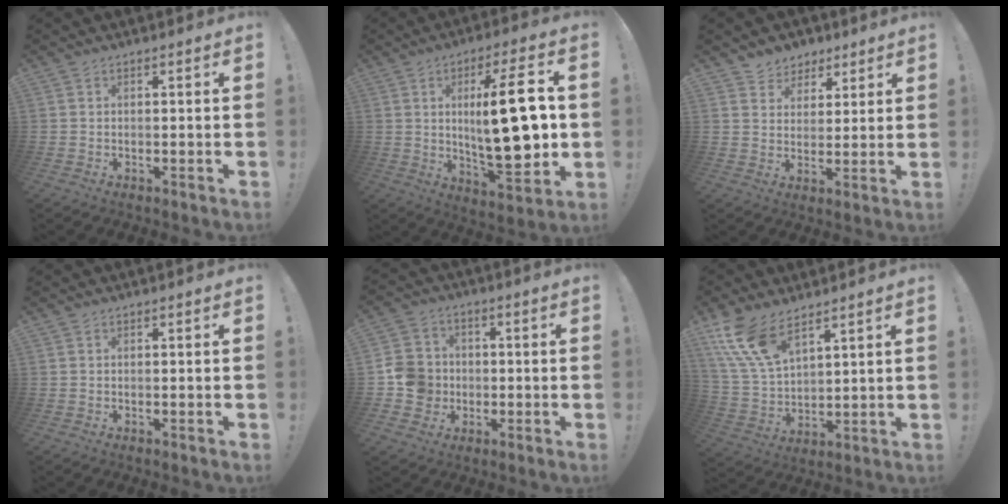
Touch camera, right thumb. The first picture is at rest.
{"total": 21.7, "force": [1.8, 6.4, 20.6], "torque": [-0.316, -0.020, 0.024]}
{"total": 6.1, "force": [3.8, 4.8, 0.2], "torque": [0.002, -0.035, 0.074]}
{"total": 0.0}
{"total": 9.6, "force": [-1.6, 9.0, 3.0], "torque": [-0.055, 0.017, -0.025]}
{"total": 13.2, "force": [9.1, 5.6, 7.7], "torque": [-0.172, -0.043, 0.177]}